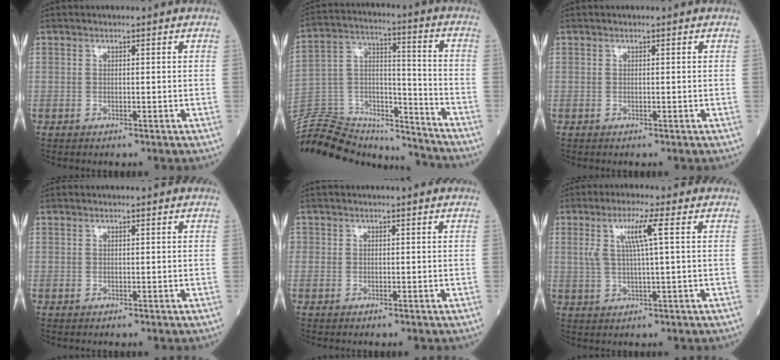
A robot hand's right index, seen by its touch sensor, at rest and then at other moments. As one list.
[{"total": 22.2, "force": [-20.9, 5.5, 5.0], "torque": [-0.131, 0.035, -0.332]}, {"total": 0.0}, {"total": 0.0}, {"total": 0.6, "force": [-0.3, 0.5, 0.0], "torque": [-0.001, 0.004, -0.008]}, {"total": 5.9, "force": [1.8, -0.3, 5.6], "torque": [-0.113, 0.006, 0.037]}]